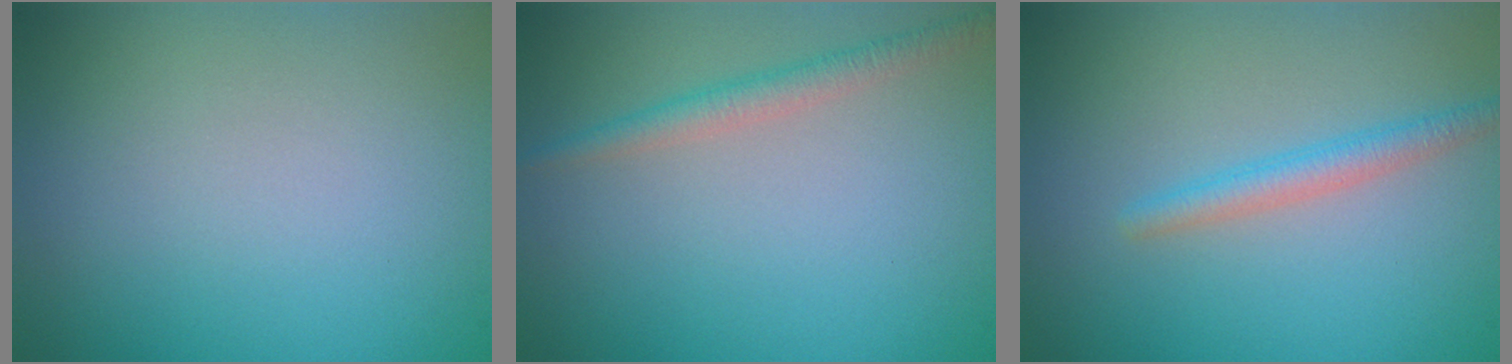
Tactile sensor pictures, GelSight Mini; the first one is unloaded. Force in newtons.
{"total": 1.9, "press": 1.9, "slide": 0.0}
{"total": 2.1, "press": 2.1, "slide": 0.1}